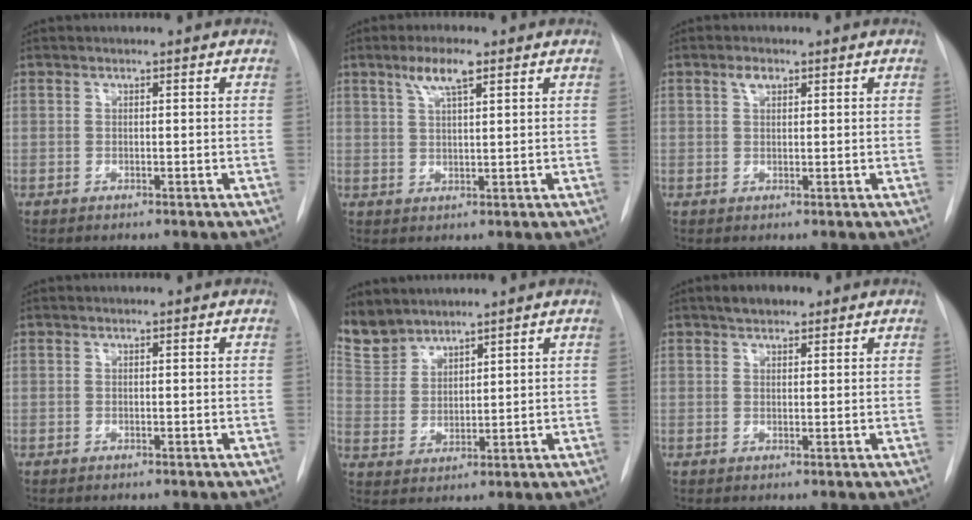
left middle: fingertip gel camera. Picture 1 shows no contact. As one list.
[{"total": 4.8, "force": [2.8, 0.7, 3.8], "torque": [-0.076, 0.006, 0.052]}, {"total": 1.7, "force": [1.0, 0.9, 1.1], "torque": [-0.022, 0.007, 0.017]}, {"total": 0.0}, {"total": 7.3, "force": [6.9, 2.3, 0.5], "torque": [-0.017, 0.006, 0.156]}, {"total": 3.2, "force": [2.3, 1.5, 1.7], "torque": [-0.032, 0.011, 0.036]}]